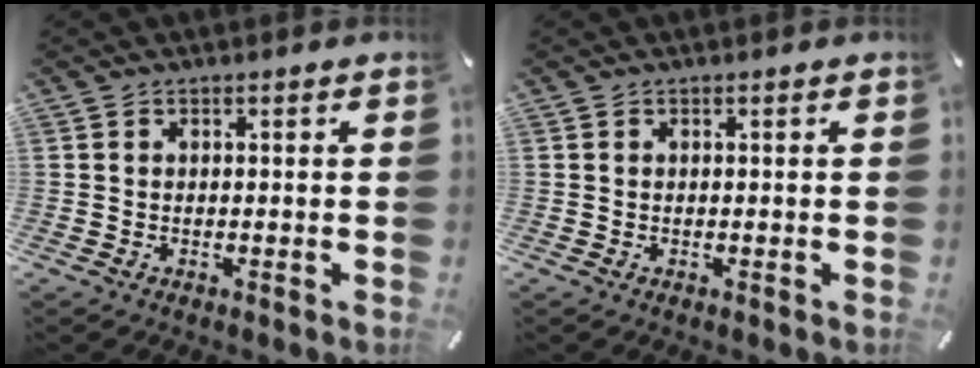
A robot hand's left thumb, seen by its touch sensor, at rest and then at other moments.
{"total": 0.0}